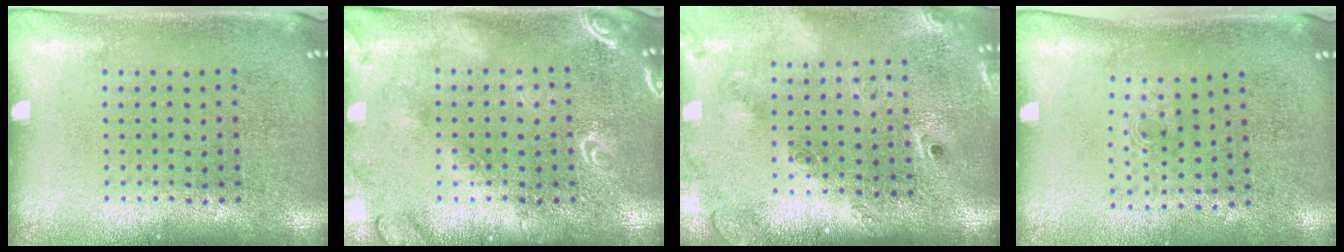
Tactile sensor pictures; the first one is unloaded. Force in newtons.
{"total": 3.3, "press": 3.3, "slide": 0.4}
{"total": 2.5, "press": 1.8, "slide": 1.7}
{"total": 0.5, "press": 0.3, "slide": 0.4}